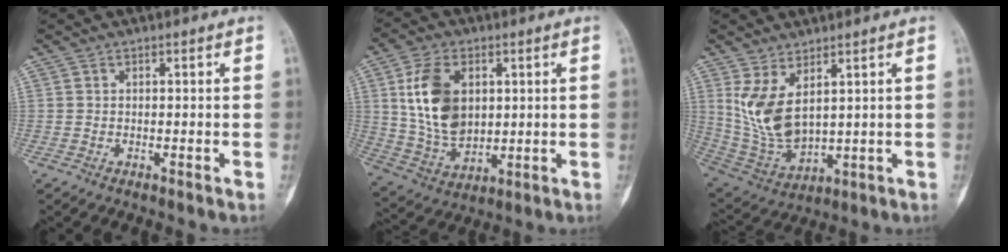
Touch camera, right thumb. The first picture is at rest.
{"total": 14.3, "force": [3.3, 9.3, 10.4], "torque": [-0.180, -0.013, 0.074]}
{"total": 11.0, "force": [3.9, 5.5, 8.8], "torque": [-0.172, -0.029, 0.100]}